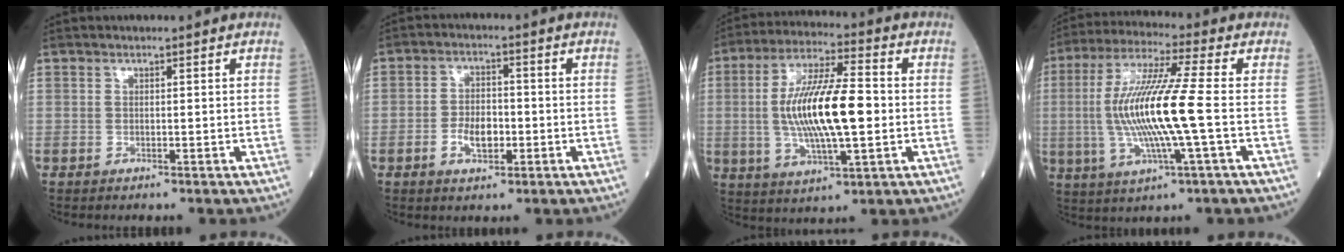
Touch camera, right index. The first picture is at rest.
{"total": 4.7, "force": [-1.4, 2.5, 3.7], "torque": [-0.071, 0.005, -0.022]}
{"total": 14.8, "force": [-0.4, 3.2, 14.4], "torque": [-0.279, 0.005, -0.003]}
{"total": 14.2, "force": [-1.0, 0.2, 14.2], "torque": [-0.292, 0.003, -0.022]}